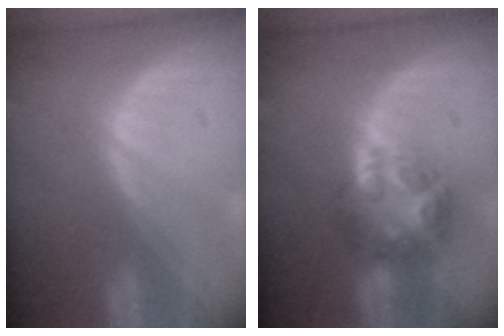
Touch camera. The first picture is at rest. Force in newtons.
{"total": 7.9, "press": 6.7, "slide": 4.2}